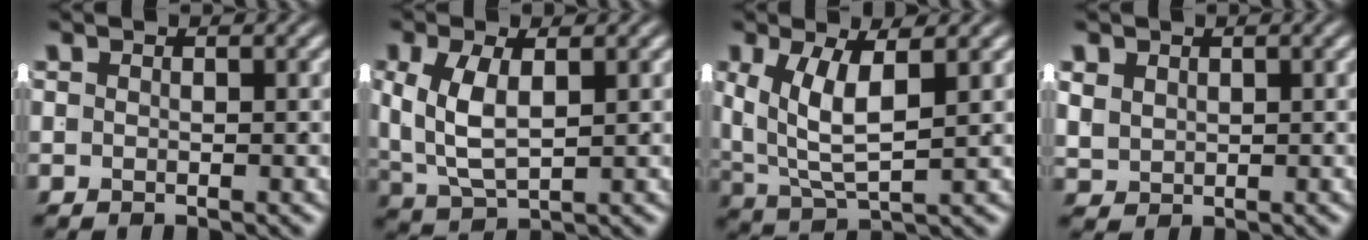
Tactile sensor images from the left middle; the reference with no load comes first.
{"total": 4.5, "force": [0.3, 2.7, 3.6], "torque": [-0.087, -0.023, 0.027]}
{"total": 5.4, "force": [0.9, 3.1, 4.3], "torque": [-0.098, -0.027, 0.033]}
{"total": 2.2, "force": [1.0, 1.7, 1.0], "torque": [-0.028, -0.009, 0.033]}